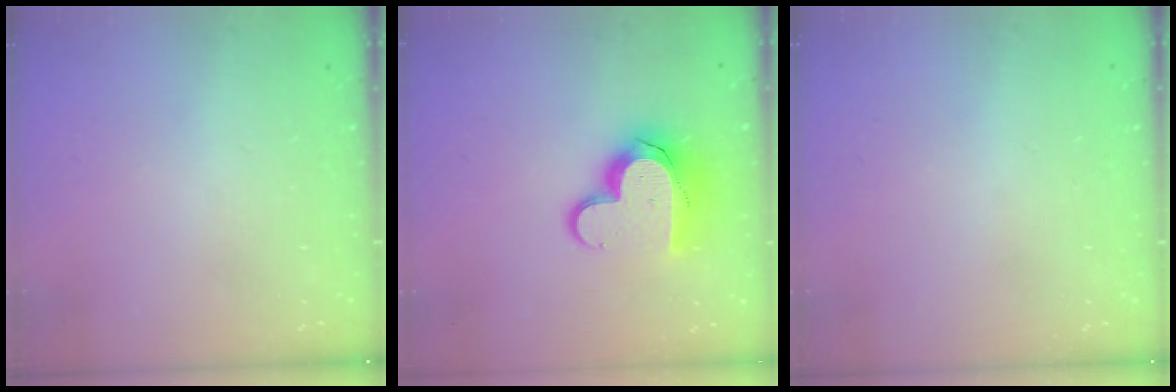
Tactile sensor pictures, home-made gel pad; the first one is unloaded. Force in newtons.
{"total": 14.1, "press": 14.0, "slide": 1.2}
{"total": 0.8, "press": 0.5, "slide": 0.6}